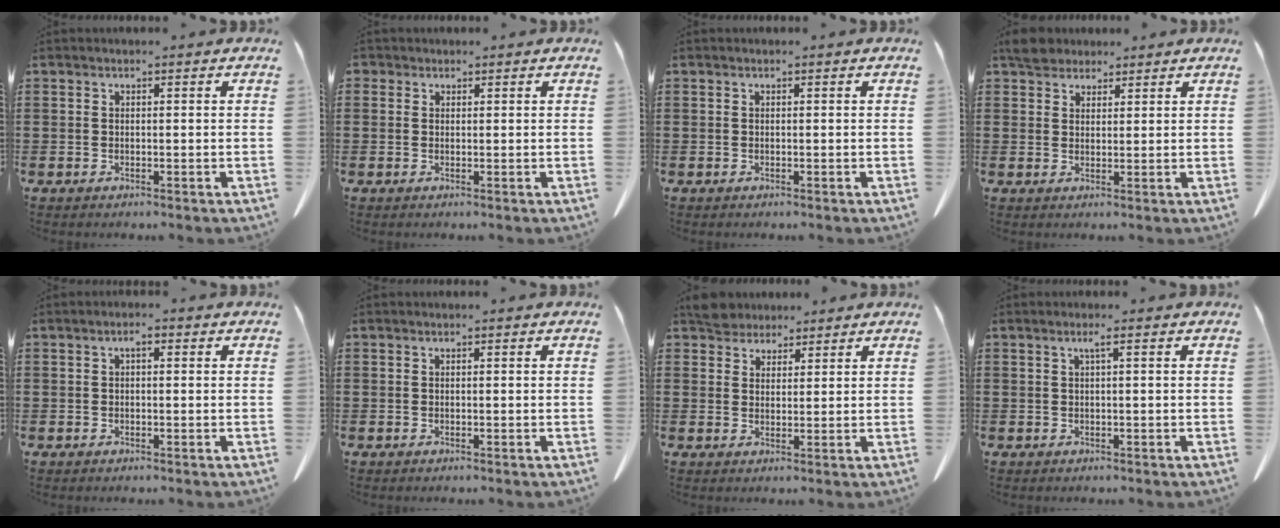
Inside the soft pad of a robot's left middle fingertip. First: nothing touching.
{"total": 0.7, "force": [0.3, 0.6, 0.1], "torque": [-0.004, 0.005, 0.006]}
{"total": 0.0}
{"total": 3.9, "force": [3.3, 1.8, 1.1], "torque": [-0.024, 0.003, 0.061]}
{"total": 1.4, "force": [-0.1, 0.6, 1.3], "torque": [-0.025, 0.005, -0.003]}
{"total": 0.0}
{"total": 4.2, "force": [3.9, 1.5, 0.6], "torque": [-0.025, -0.002, 0.077]}
{"total": 1.1, "force": [0.3, -0.1, 1.1], "torque": [-0.019, -0.001, 0.005]}